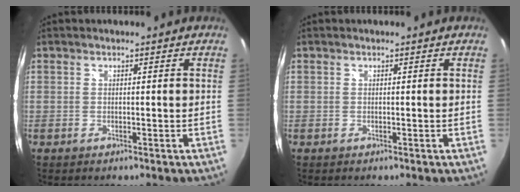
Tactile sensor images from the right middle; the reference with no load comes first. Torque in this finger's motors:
{"motor_torque": [0.00, 0.00, 0.00, 0.01]}